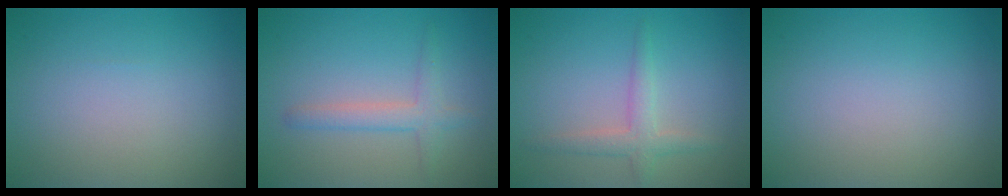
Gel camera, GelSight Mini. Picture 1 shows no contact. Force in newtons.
{"total": 2.4, "press": 2.4, "slide": 0.0}
{"total": 2.3, "press": 2.3, "slide": 0.1}
{"total": 0.0}